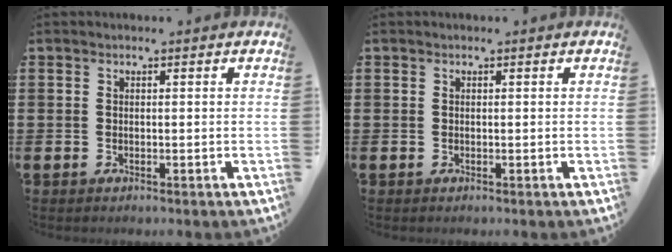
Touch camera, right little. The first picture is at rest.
{"total": 0.0}